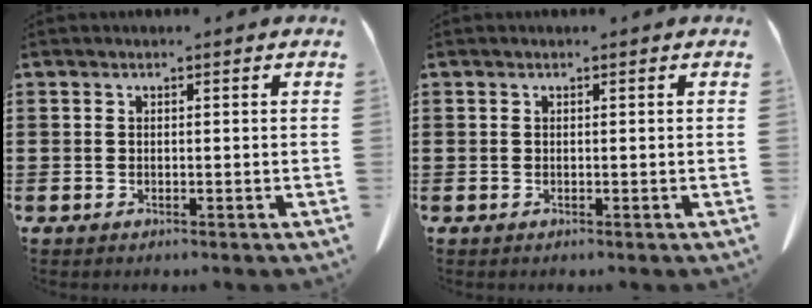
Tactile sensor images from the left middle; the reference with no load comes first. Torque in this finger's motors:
{"motor_torque": [0.68, -0.86, 0.00, -0.01]}